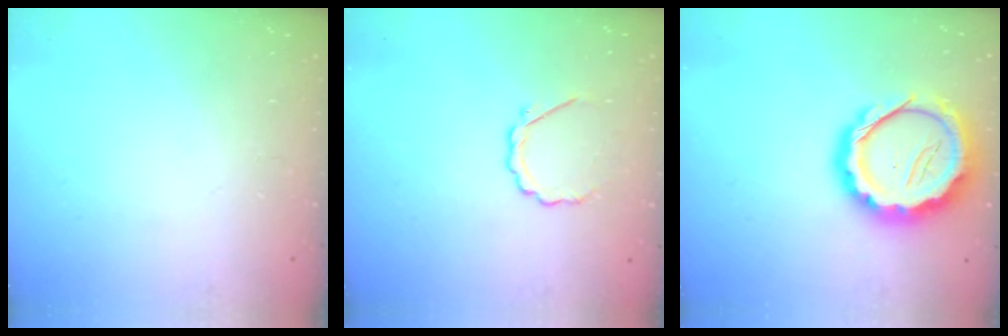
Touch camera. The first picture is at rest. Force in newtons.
{"total": 3.9, "press": 3.7, "slide": 1.3}
{"total": 15.3, "press": 15.0, "slide": 3.0}